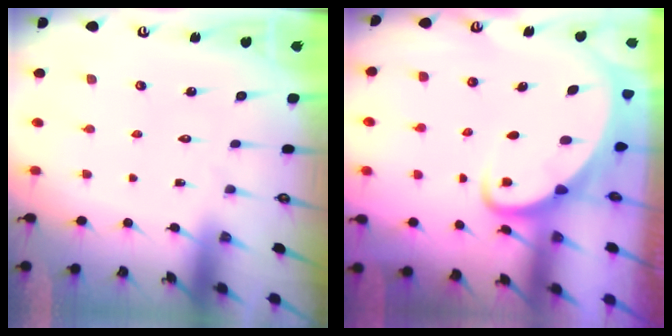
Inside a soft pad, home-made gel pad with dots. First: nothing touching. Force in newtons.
{"total": 3.0, "press": 3.0, "slide": 0.4}